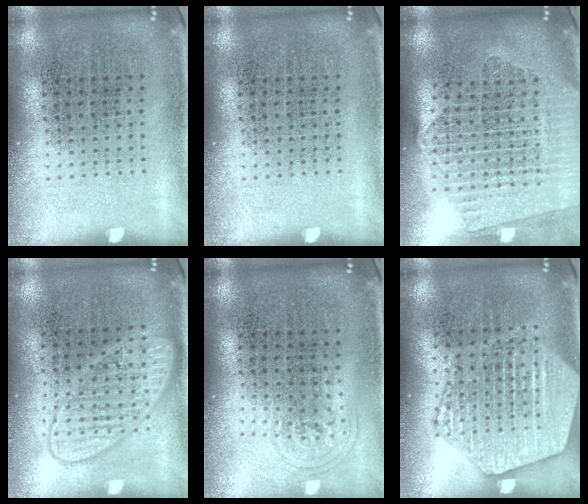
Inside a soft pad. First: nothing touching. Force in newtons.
{"total": 0.0}
{"total": 2.3, "press": 2.0, "slide": 1.2}
{"total": 3.1, "press": 3.0, "slide": 0.4}
{"total": 1.0, "press": 0.6, "slide": 0.7}
{"total": 2.2, "press": 2.2, "slide": 0.2}